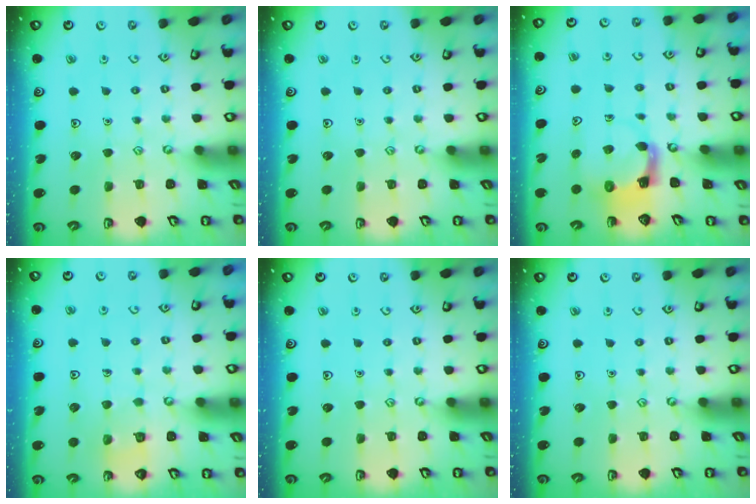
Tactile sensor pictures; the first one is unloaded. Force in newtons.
{"total": 0.0}
{"total": 3.6, "press": 3.5, "slide": 0.6}
{"total": 2.5, "press": 2.5, "slide": 0.1}
{"total": 0.0}
{"total": 0.0}